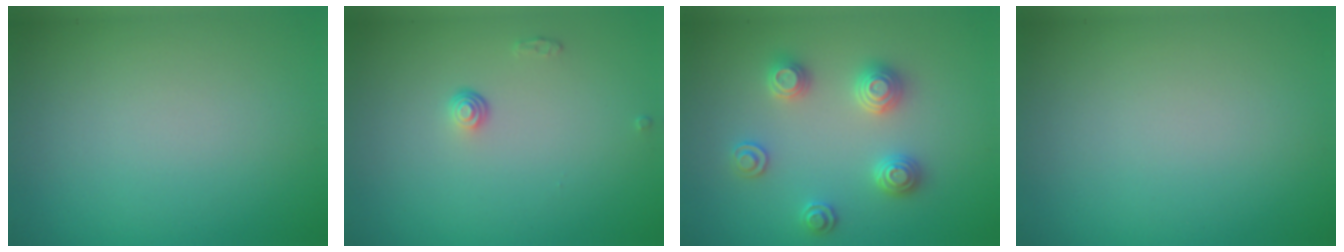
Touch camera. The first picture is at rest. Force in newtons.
{"total": 1.0, "press": 0.7, "slide": 0.8}
{"total": 2.9, "press": 2.8, "slide": 0.3}
{"total": 0.0}